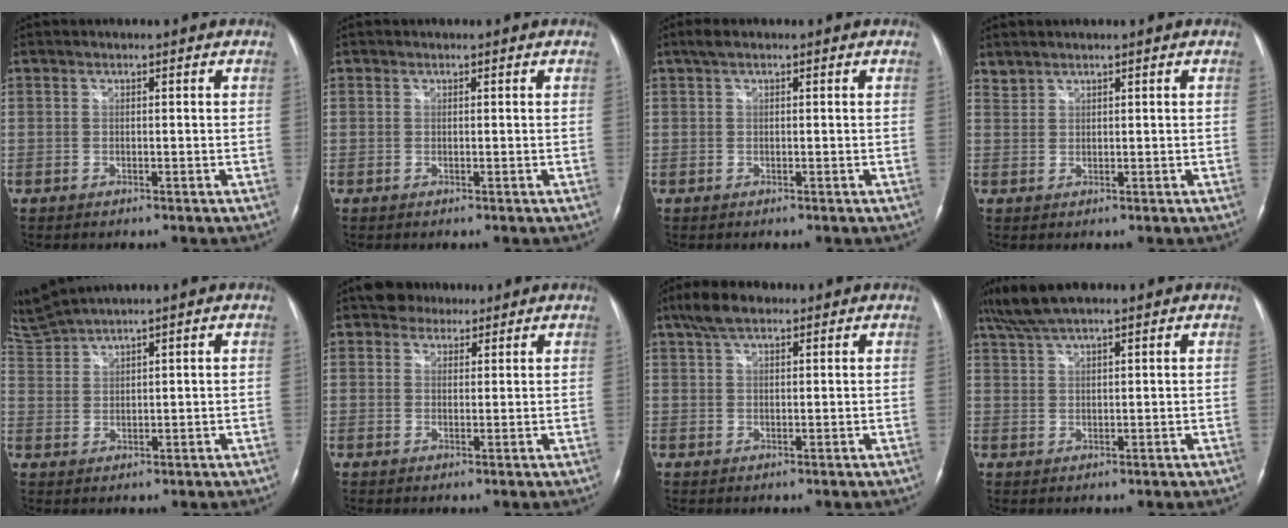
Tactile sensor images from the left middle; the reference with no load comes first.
{"total": 0.0}
{"total": 1.8, "force": [1.2, 0.7, 1.2], "torque": [-0.024, 0.019, 0.022]}
{"total": 1.4, "force": [1.3, 0.2, -0.1], "torque": [-0.002, 0.008, 0.032]}
{"total": 4.8, "force": [4.6, -1.2, 0.8], "torque": [-0.038, 0.010, 0.104]}
{"total": 3.8, "force": [3.0, 2.3, 0.5], "torque": [-0.009, 0.014, 0.047]}
{"total": 5.2, "force": [3.7, 2.0, 3.1], "torque": [-0.067, 0.019, 0.069]}
{"total": 7.3, "force": [5.8, 1.3, 4.2], "torque": [-0.086, 0.029, 0.108]}